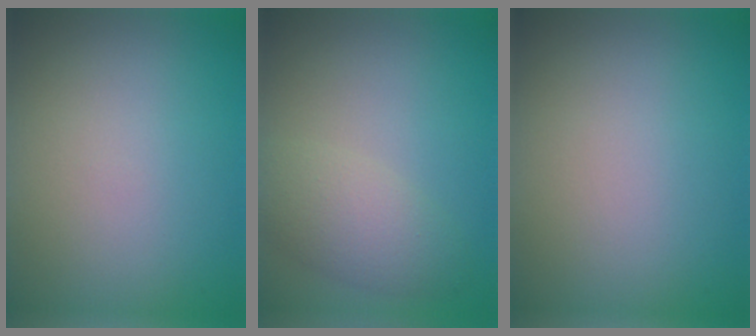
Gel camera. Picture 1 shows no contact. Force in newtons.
{"total": 3.5, "press": 3.5, "slide": 0.2}
{"total": 0.0}